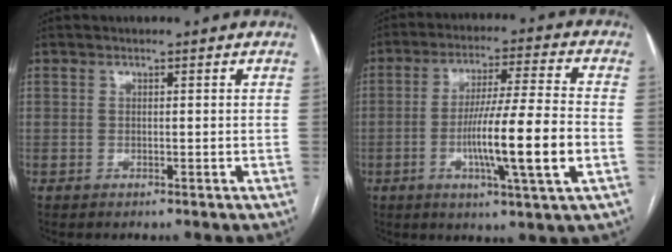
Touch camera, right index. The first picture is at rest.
{"total": 14.0, "force": [-3.2, -0.4, 13.7], "torque": [-0.239, -0.006, -0.058]}